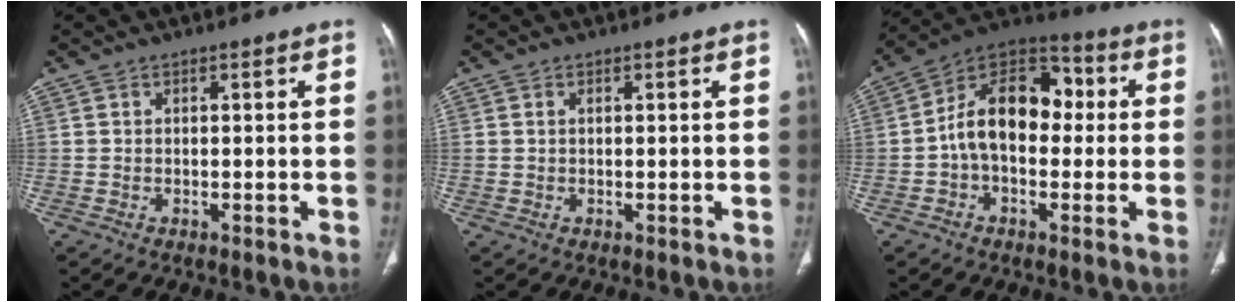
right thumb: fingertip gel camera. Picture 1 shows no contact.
{"total": 0.6, "force": [0.2, 0.3, 0.4], "torque": [-0.011, 0.005, 0.006]}
{"total": 15.3, "force": [0.2, 9.9, 11.6], "torque": [-0.161, 0.045, -0.010]}